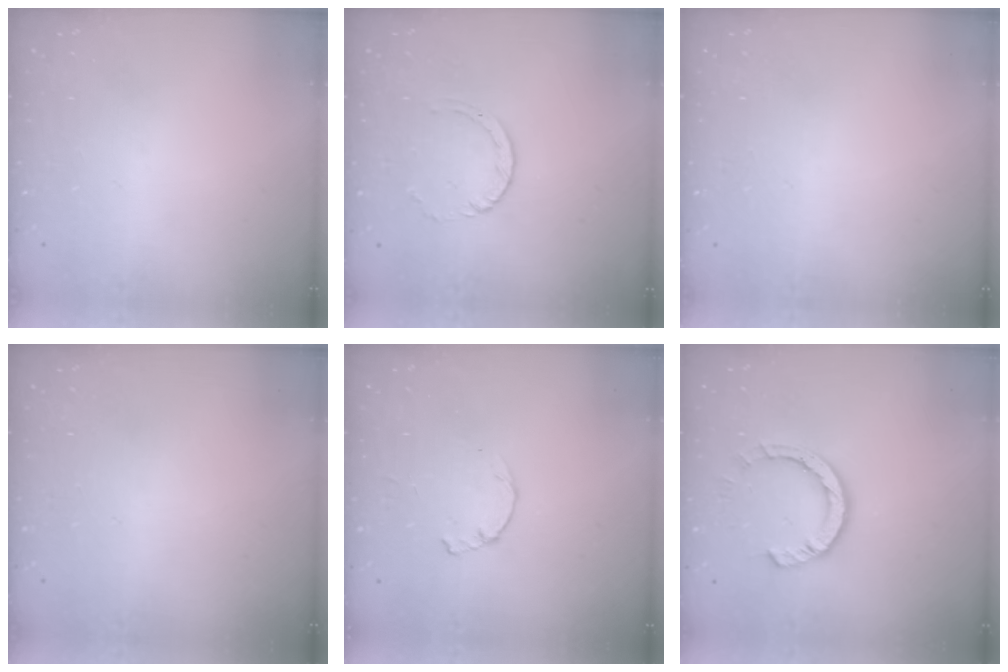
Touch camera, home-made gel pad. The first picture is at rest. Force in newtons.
{"total": 1.0, "press": 1.0, "slide": 0.1}
{"total": 2.6, "press": 2.6, "slide": 0.2}
{"total": 2.6, "press": 2.6, "slide": 0.2}
{"total": 1.2, "press": 1.2, "slide": 0.3}
{"total": 9.0, "press": 8.9, "slide": 1.2}